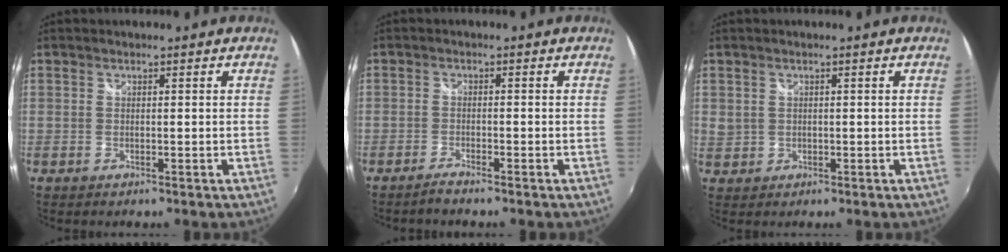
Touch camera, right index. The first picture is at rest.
{"total": 2.0, "force": [-1.9, 0.1, 0.7], "torque": [-0.026, -0.003, -0.040]}
{"total": 2.5, "force": [0.4, 2.4, 0.7], "torque": [-0.014, 0.004, 0.014]}